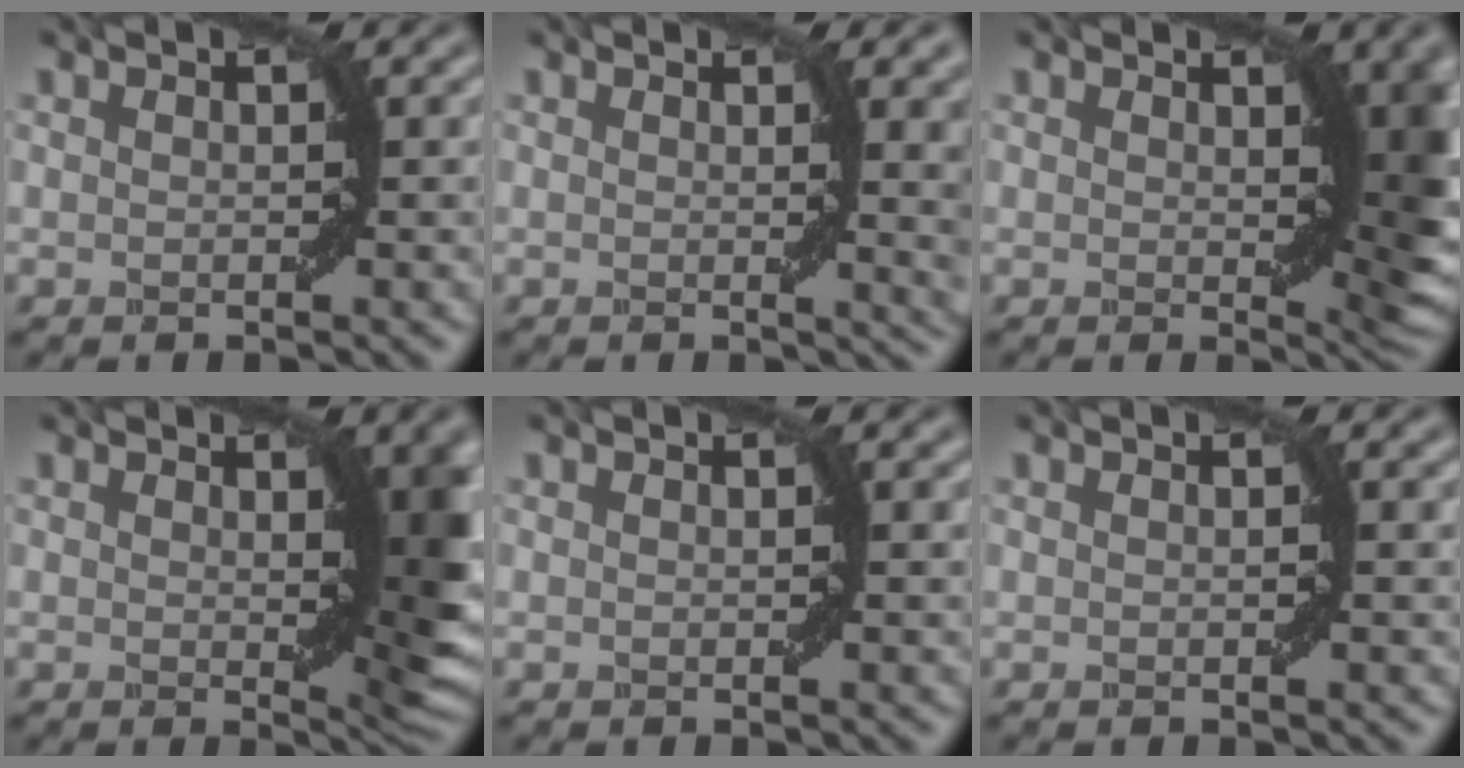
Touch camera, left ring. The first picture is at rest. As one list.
[{"total": 5.8, "force": [0.8, 1.7, 5.4], "torque": [-0.048, -0.003, 0.017]}, {"total": 6.3, "force": [1.2, 2.7, 5.6], "torque": [-0.061, -0.009, 0.026]}, {"total": 5.7, "force": [1.1, 1.6, 5.3], "torque": [-0.059, -0.008, 0.020]}, {"total": 0.0}, {"total": 0.5, "force": [0.0, -0.1, 0.5], "torque": [-0.008, 0.001, 0.000]}]